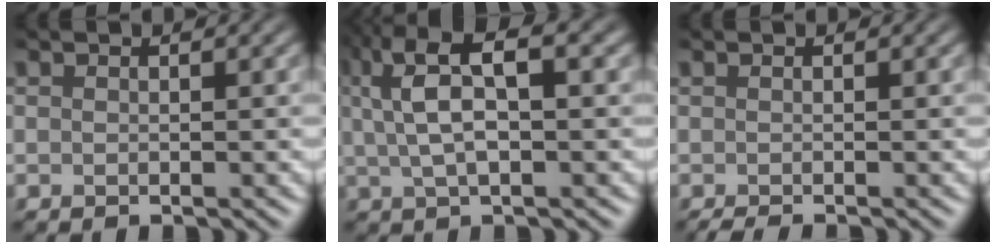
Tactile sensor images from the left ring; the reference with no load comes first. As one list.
[{"total": 7.7, "force": [2.5, 2.8, 6.7], "torque": [-0.136, 0.021, 0.040]}, {"total": 0.9, "force": [-0.6, 0.0, 0.7], "torque": [-0.015, -0.003, -0.011]}]